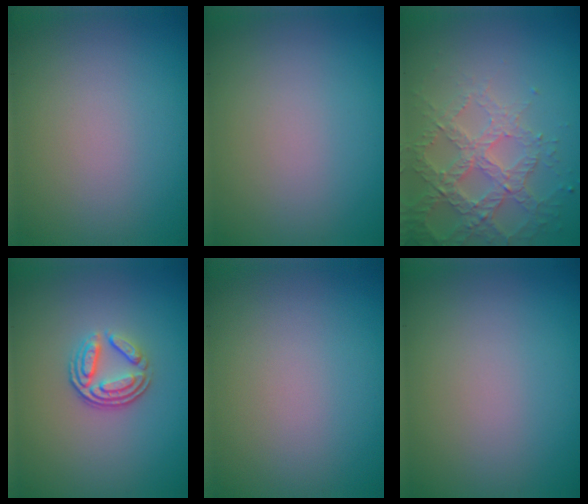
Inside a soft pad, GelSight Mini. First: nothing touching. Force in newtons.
{"total": 0.0}
{"total": 4.1, "press": 4.0, "slide": 0.9}
{"total": 3.5, "press": 2.6, "slide": 2.3}
{"total": 0.0}
{"total": 0.0}